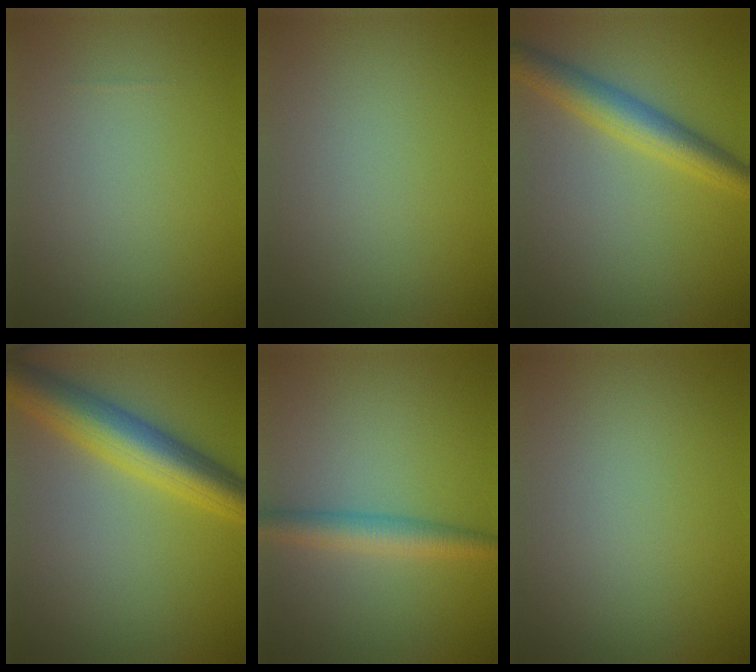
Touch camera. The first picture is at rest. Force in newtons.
{"total": 0.0}
{"total": 5.0, "press": 5.0, "slide": 0.3}
{"total": 7.0, "press": 7.0, "slide": 0.2}
{"total": 2.9, "press": 2.9, "slide": 0.1}
{"total": 0.0}